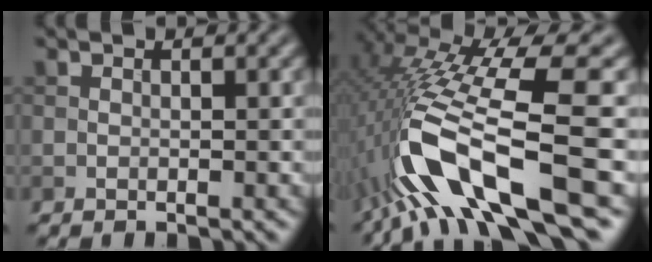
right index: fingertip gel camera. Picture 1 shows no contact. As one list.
[{"total": 14.8, "force": [-4.8, 3.6, 13.5], "torque": [-0.263, 0.010, -0.071]}]